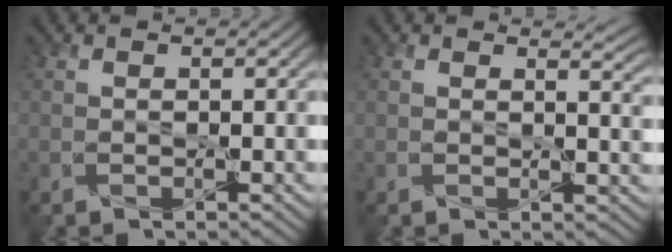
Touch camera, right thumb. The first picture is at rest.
{"total": 2.8, "force": [2.2, 0.7, 1.5], "torque": [-0.022, -0.001, 0.034]}